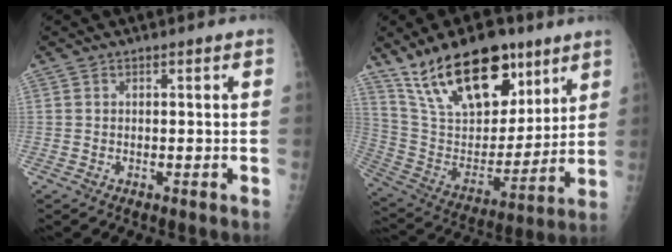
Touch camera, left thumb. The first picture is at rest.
{"total": 23.4, "force": [15.0, 11.3, 14.0], "torque": [-0.201, -0.055, 0.272]}